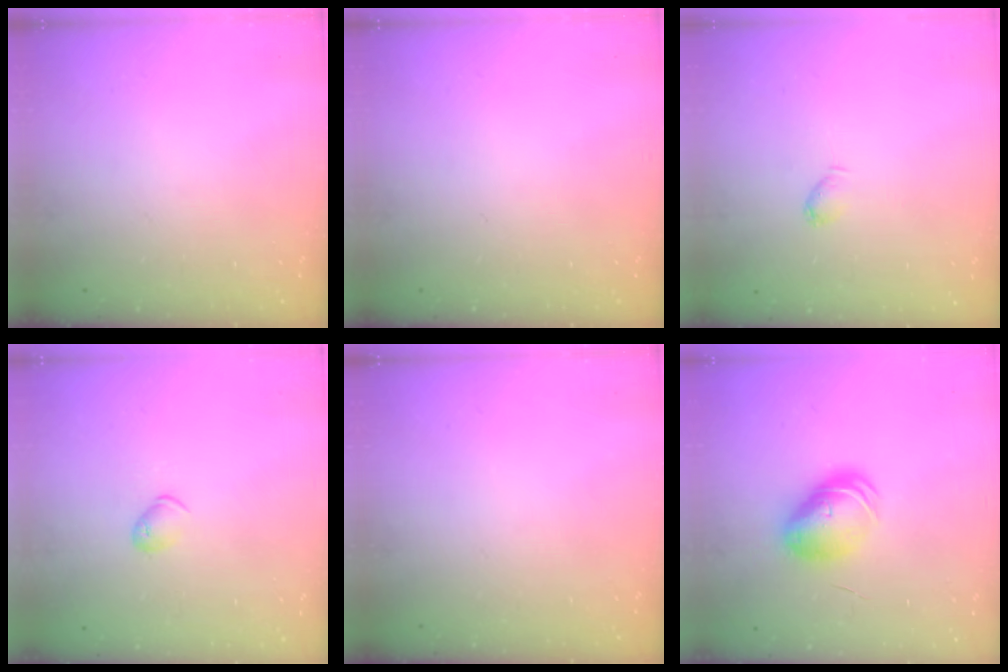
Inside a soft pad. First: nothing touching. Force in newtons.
{"total": 0.0}
{"total": 3.0, "press": 2.9, "slide": 0.6}
{"total": 4.9, "press": 4.8, "slide": 1.0}
{"total": 0.0}
{"total": 9.4, "press": 9.3, "slide": 1.6}